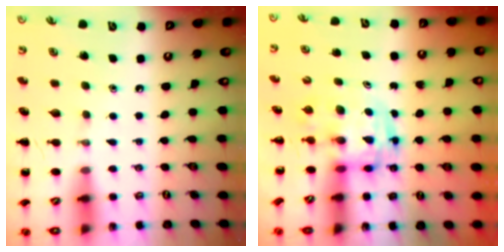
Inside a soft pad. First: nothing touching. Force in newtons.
{"total": 3.0, "press": 3.0, "slide": 0.5}